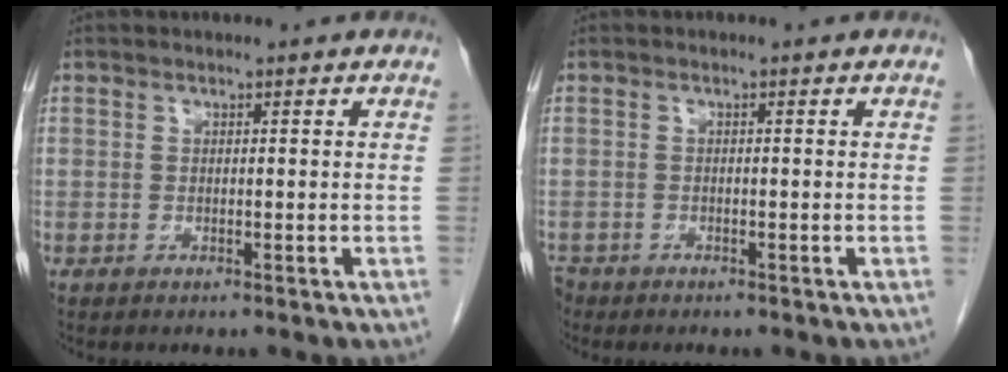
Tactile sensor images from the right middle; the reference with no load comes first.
{"total": 2.0, "force": [-1.6, 1.1, 0.2], "torque": [-0.007, -0.001, -0.030]}